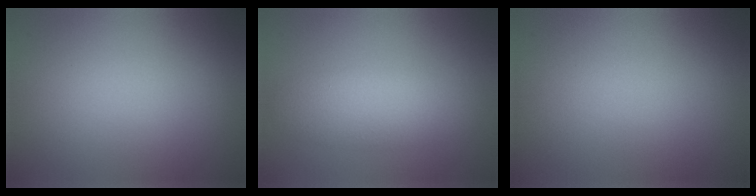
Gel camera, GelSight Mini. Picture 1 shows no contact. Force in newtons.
{"total": 3.8, "press": 3.8, "slide": 0.1}
{"total": 0.0}